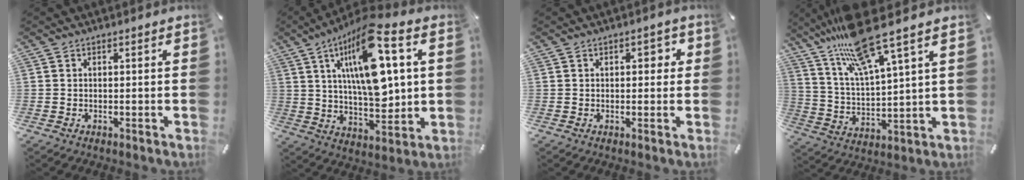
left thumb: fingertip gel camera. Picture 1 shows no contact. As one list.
[{"total": 20.1, "force": [6.5, 8.2, 17.2], "torque": [-0.320, -0.030, 0.096]}, {"total": 2.3, "force": [0.4, 1.5, 1.7], "torque": [-0.012, 0.001, -0.003]}, {"total": 16.7, "force": [12.3, 3.4, 10.8], "torque": [-0.224, -0.064, 0.210]}]